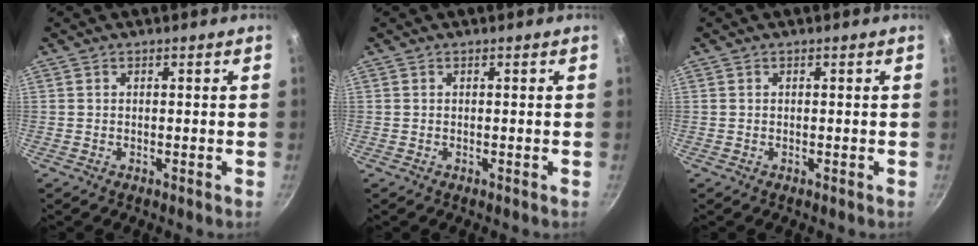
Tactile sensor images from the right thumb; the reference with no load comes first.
{"total": 0.0}
{"total": 0.0}